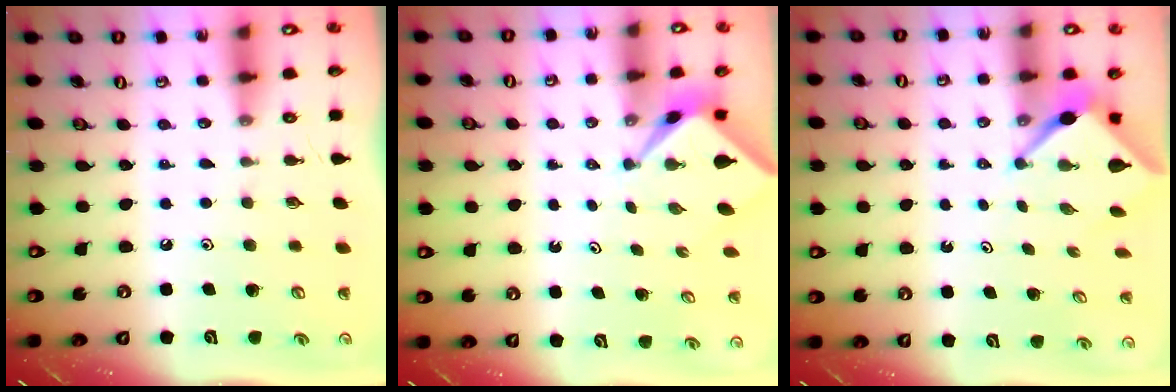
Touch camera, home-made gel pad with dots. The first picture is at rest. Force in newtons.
{"total": 1.6, "press": 1.5, "slide": 0.2}
{"total": 3.2, "press": 3.2, "slide": 0.2}